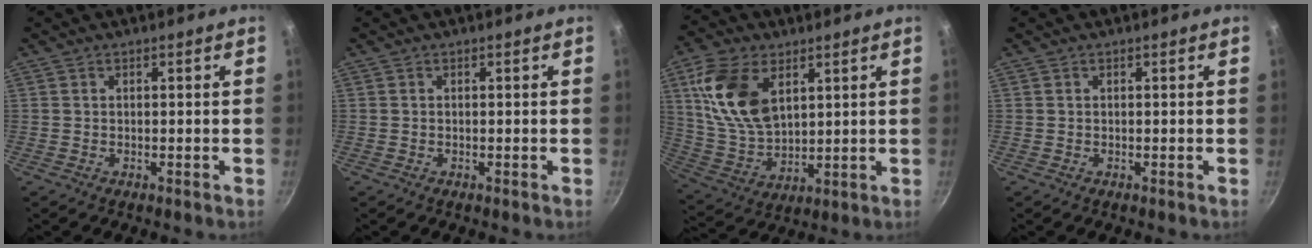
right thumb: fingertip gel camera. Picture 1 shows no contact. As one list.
[{"total": 0.0}, {"total": 15.9, "force": [5.8, 9.5, 11.3], "torque": [-0.201, -0.018, 0.125]}, {"total": 0.0}]